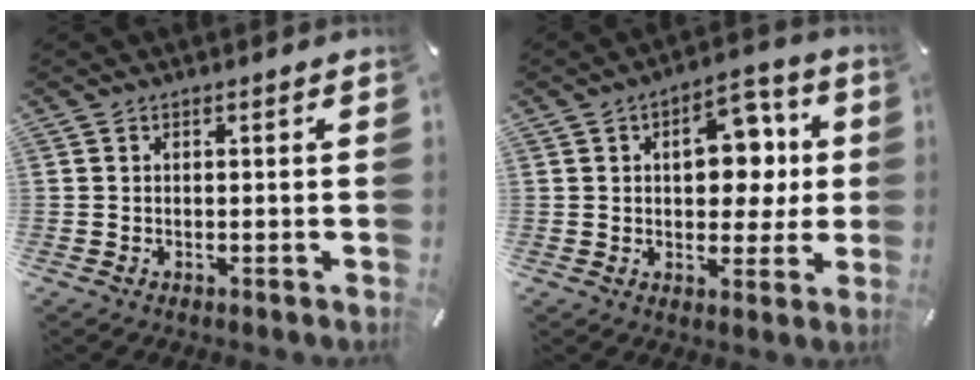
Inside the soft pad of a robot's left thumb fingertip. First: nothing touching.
{"total": 12.1, "force": [2.1, 8.1, 8.8], "torque": [-0.104, -0.004, 0.030]}